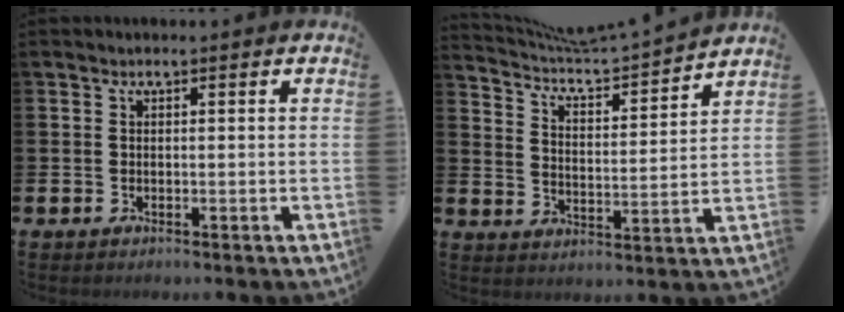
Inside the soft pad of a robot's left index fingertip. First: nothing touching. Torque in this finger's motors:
{"motor_torque": [-0.10, -0.19, -0.01, 0.07]}